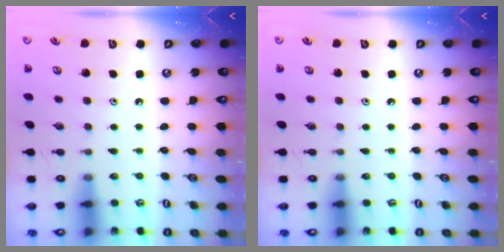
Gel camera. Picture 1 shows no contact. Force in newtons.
{"total": 0.0}